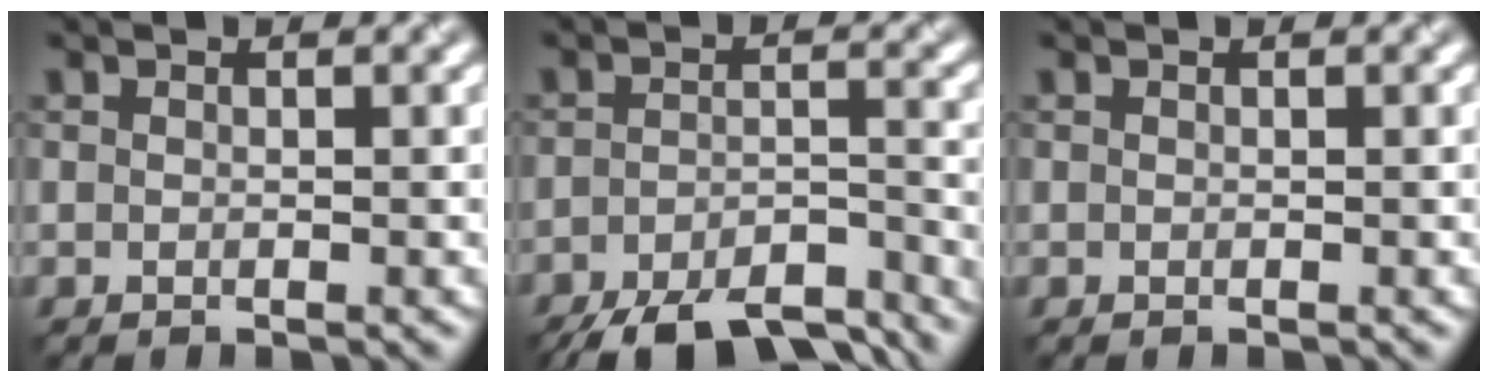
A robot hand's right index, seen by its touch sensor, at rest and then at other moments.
{"total": 11.7, "force": [-10.0, 3.4, 5.0], "torque": [-0.077, -0.033, -0.136]}
{"total": 0.0}